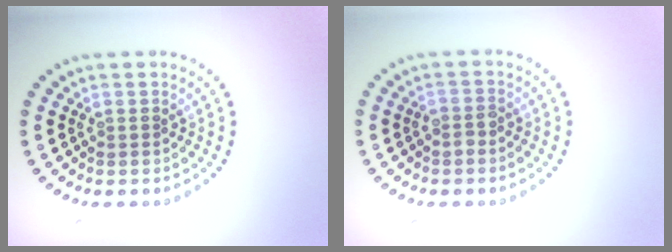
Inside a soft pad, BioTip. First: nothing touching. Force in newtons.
{"total": 1.0, "press": 0.8, "slide": 0.6}